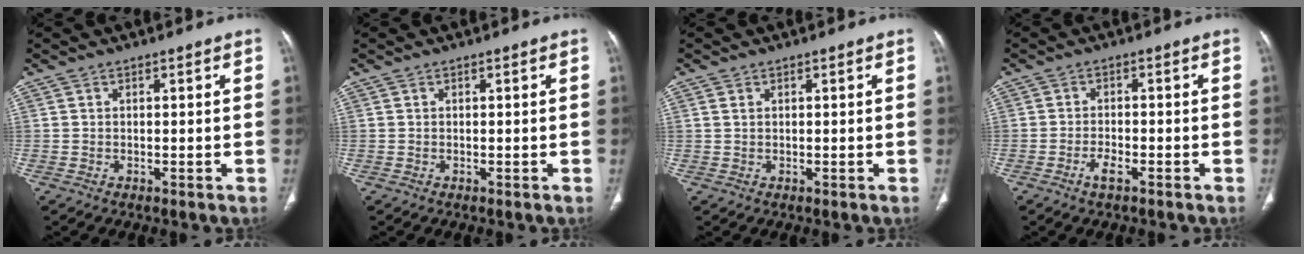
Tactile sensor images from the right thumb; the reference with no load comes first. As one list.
[{"total": 0.0}, {"total": 0.7, "force": [0.3, 0.5, 0.2], "torque": [-0.007, 0.004, 0.007]}, {"total": 2.8, "force": [-1.7, 0.9, 2.0], "torque": [-0.043, 0.010, -0.034]}]